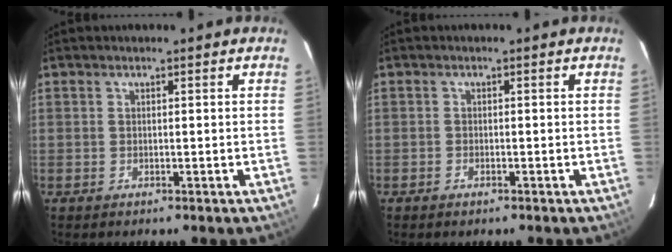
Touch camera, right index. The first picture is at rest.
{"total": 1.0, "force": [-0.8, 0.5, 0.3], "torque": [-0.008, -0.001, -0.016]}